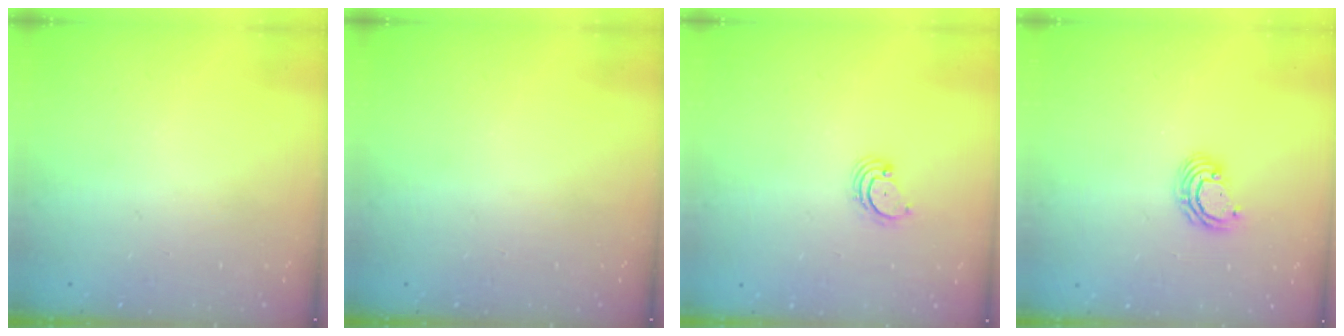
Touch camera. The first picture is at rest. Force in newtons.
{"total": 0.0}
{"total": 2.7, "press": 2.7, "slide": 0.3}
{"total": 4.4, "press": 4.4, "slide": 0.0}